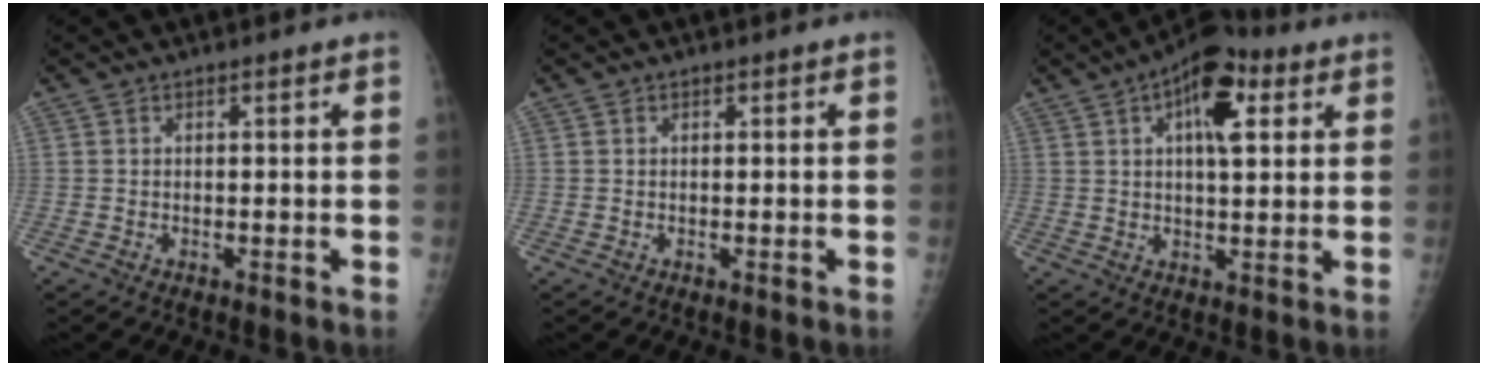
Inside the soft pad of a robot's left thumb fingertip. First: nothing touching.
{"total": 0.0}
{"total": 11.8, "force": [4.7, 5.4, 9.3], "torque": [-0.117, 0.004, 0.066]}